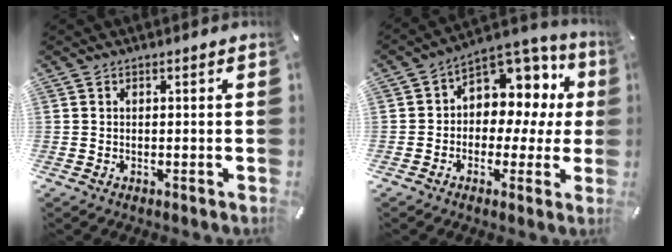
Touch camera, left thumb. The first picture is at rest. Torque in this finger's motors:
{"motor_torque": [0.46, 0.46, 0.26, -0.06, 0.21]}